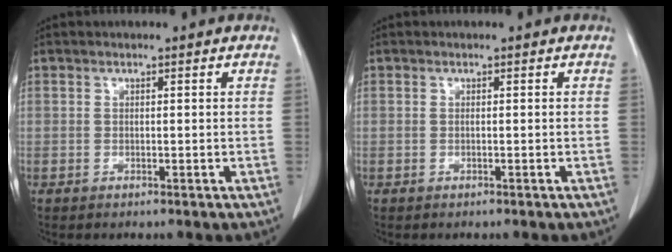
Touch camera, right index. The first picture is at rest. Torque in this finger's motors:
{"motor_torque": [0.02, -0.03, 0.00, 0.01]}